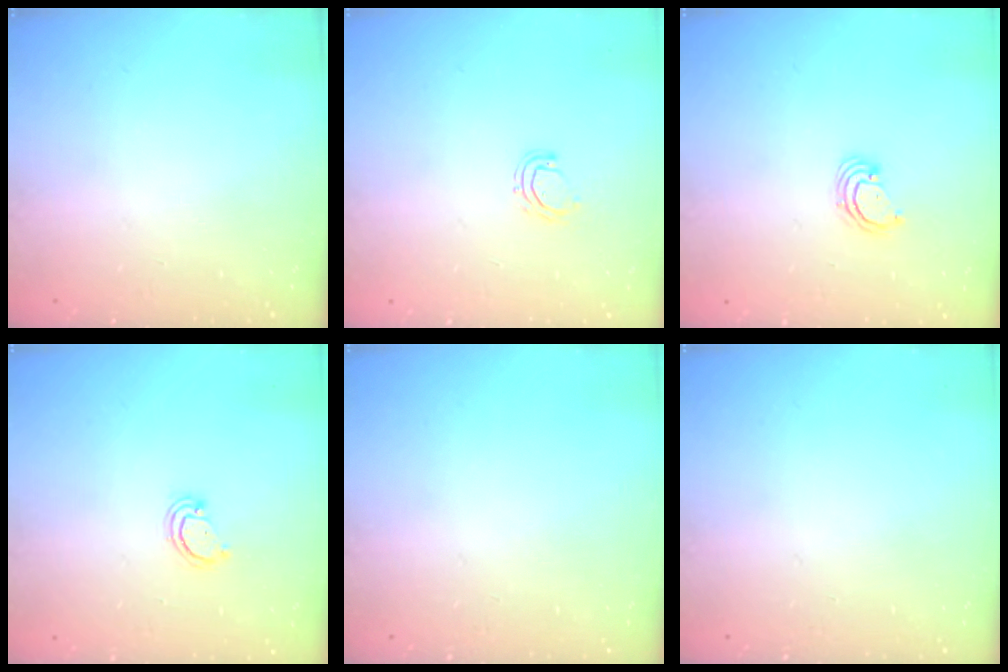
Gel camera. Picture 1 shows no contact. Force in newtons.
{"total": 4.4, "press": 4.2, "slide": 1.0}
{"total": 3.3, "press": 3.3, "slide": 0.3}
{"total": 2.3, "press": 2.3, "slide": 0.3}
{"total": 0.0}
{"total": 0.0}